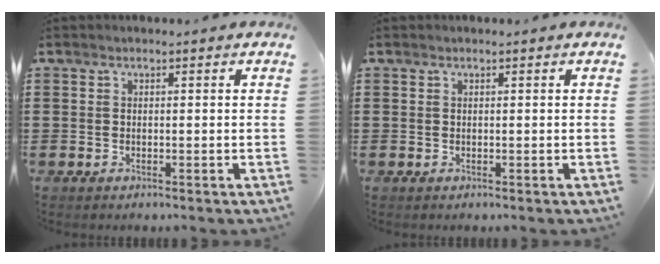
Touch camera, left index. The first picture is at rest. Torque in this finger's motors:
{"motor_torque": [-0.41, 0.58, -0.02, -0.01]}